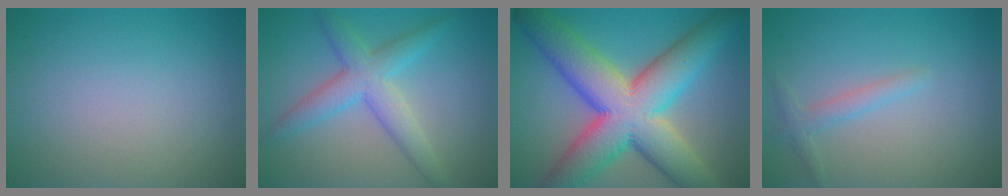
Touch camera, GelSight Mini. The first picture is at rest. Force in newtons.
{"total": 4.6, "press": 4.6, "slide": 0.2}
{"total": 13.3, "press": 13.3, "slide": 0.6}
{"total": 1.5, "press": 1.5, "slide": 0.1}